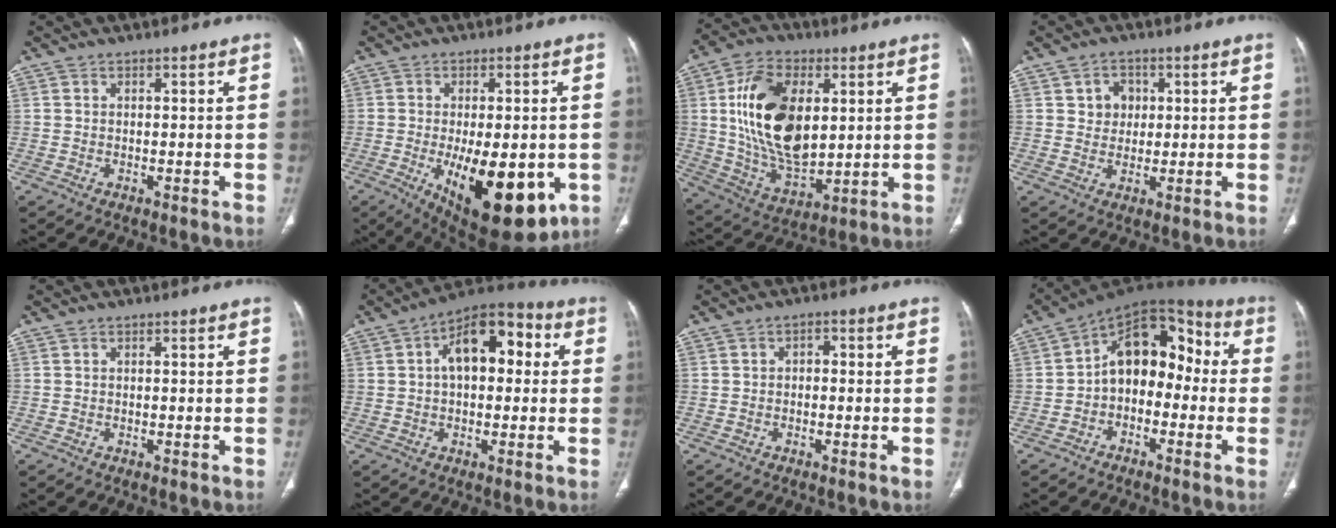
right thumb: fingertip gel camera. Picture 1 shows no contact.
{"total": 18.6, "force": [-5.2, 8.4, 15.8], "torque": [-0.206, -0.015, -0.051]}
{"total": 20.5, "force": [3.9, 11.8, 16.3], "torque": [-0.281, -0.015, 0.079]}
{"total": 4.5, "force": [1.3, 3.9, 1.9], "torque": [-0.004, -0.001, 0.020]}
{"total": 0.0}
{"total": 13.2, "force": [2.5, 7.4, 10.7], "torque": [-0.141, 0.033, 0.029]}
{"total": 1.8, "force": [-0.2, 1.2, 1.2], "torque": [-0.010, 0.009, -0.009]}
{"total": 13.5, "force": [-1.2, 9.2, 9.8], "torque": [-0.107, 0.054, -0.039]}